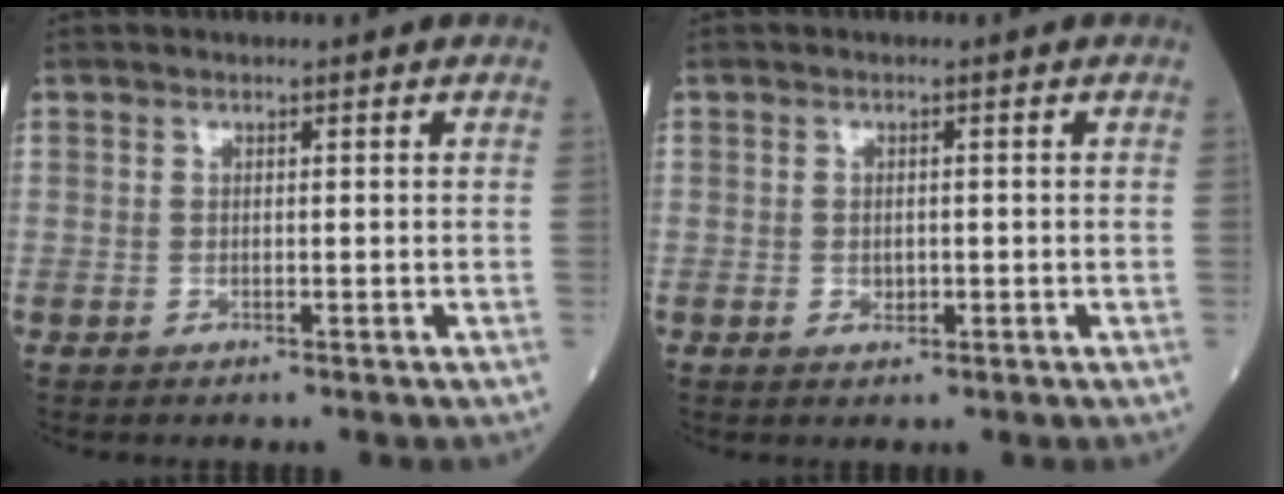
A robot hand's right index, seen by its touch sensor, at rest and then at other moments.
{"total": 1.6, "force": [-0.3, 1.1, 1.1], "torque": [-0.019, -0.001, -0.002]}